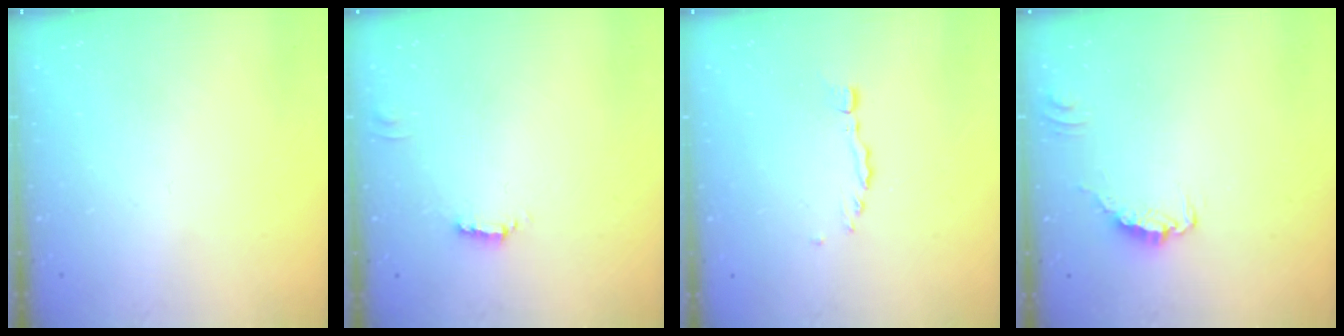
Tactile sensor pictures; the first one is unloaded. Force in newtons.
{"total": 1.8, "press": 1.8, "slide": 0.4}
{"total": 0.0}
{"total": 0.0}